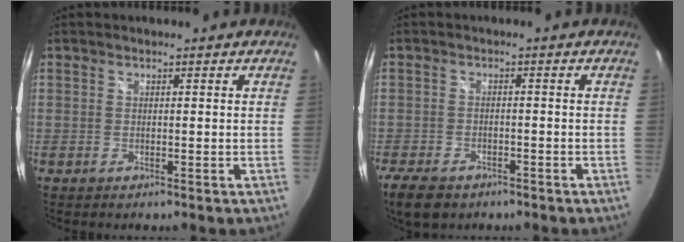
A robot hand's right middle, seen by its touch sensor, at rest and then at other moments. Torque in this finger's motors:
{"motor_torque": [0.53, -0.45, 0.10, 0.04]}